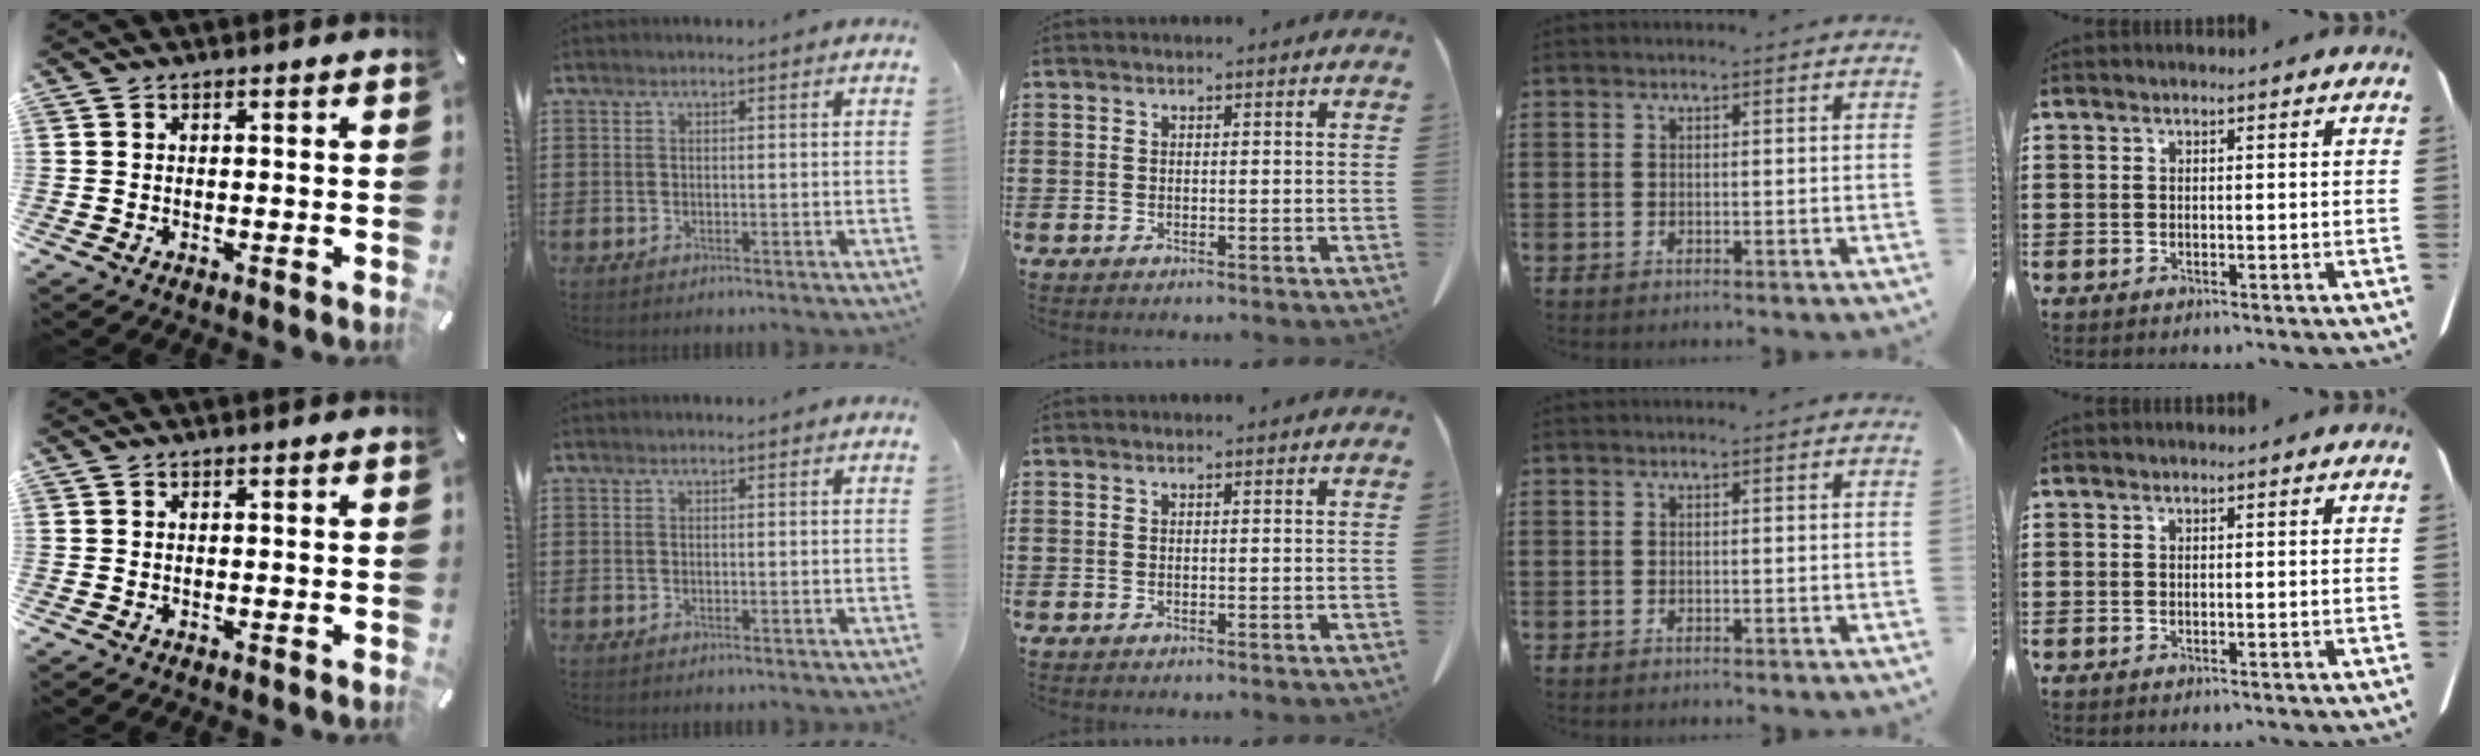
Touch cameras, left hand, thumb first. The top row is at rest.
{}